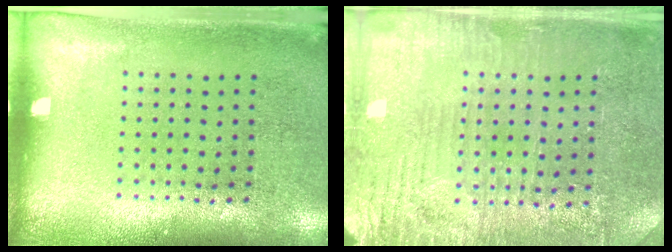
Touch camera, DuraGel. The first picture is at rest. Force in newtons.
{"total": 3.4, "press": 3.4, "slide": 0.5}